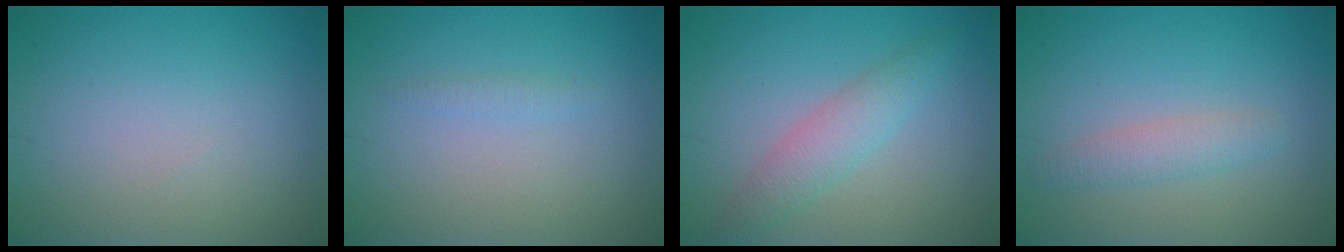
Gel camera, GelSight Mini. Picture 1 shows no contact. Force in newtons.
{"total": 0.7, "press": 0.7, "slide": 0.1}
{"total": 2.9, "press": 2.9, "slide": 0.1}
{"total": 2.1, "press": 2.1, "slide": 0.1}